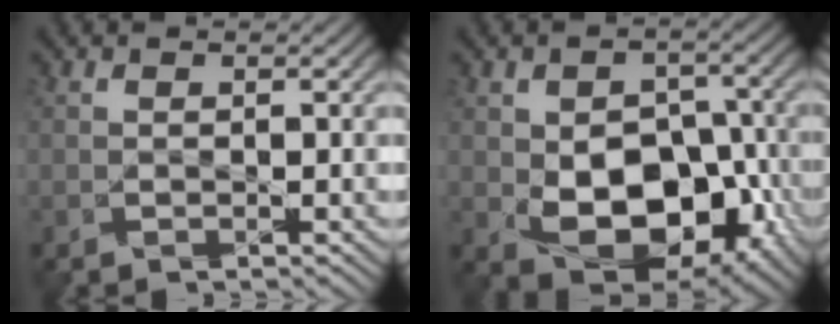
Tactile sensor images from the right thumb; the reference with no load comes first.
{"total": 12.5, "force": [-3.0, 8.7, 8.4], "torque": [-0.123, -0.023, -0.057]}